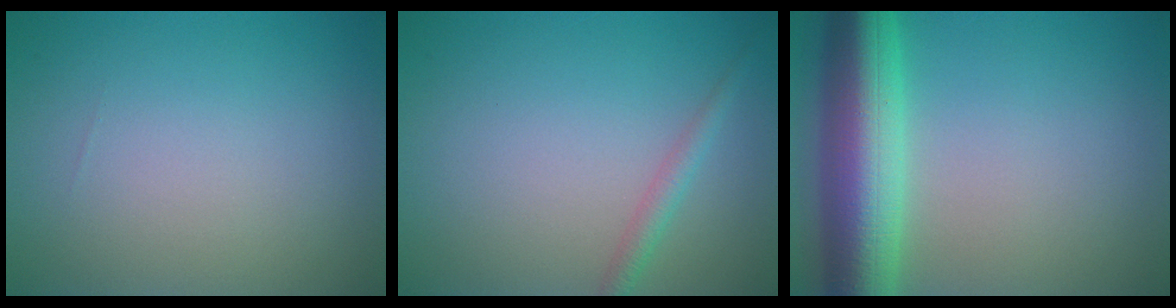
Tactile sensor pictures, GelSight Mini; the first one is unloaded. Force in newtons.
{"total": 1.5, "press": 1.5, "slide": 0.1}
{"total": 9.5, "press": 9.5, "slide": 0.1}